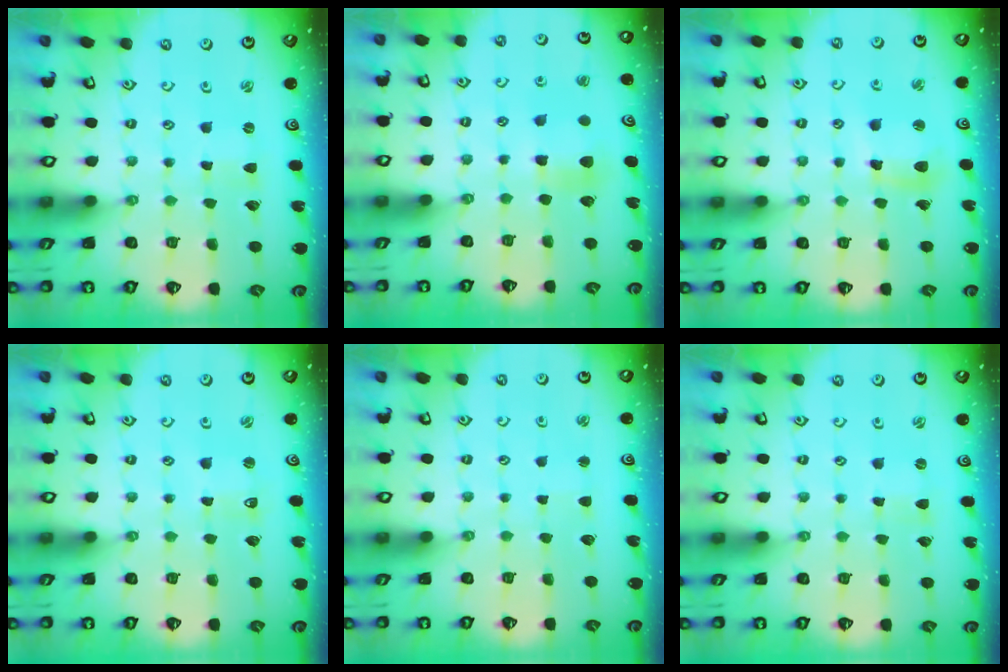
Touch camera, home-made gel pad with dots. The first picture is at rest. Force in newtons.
{"total": 7.3, "press": 7.3, "slide": 0.6}
{"total": 10.3, "press": 10.2, "slide": 1.2}
{"total": 0.7, "press": 0.7, "slide": 0.1}
{"total": 1.3, "press": 1.3, "slide": 0.2}
{"total": 0.0}